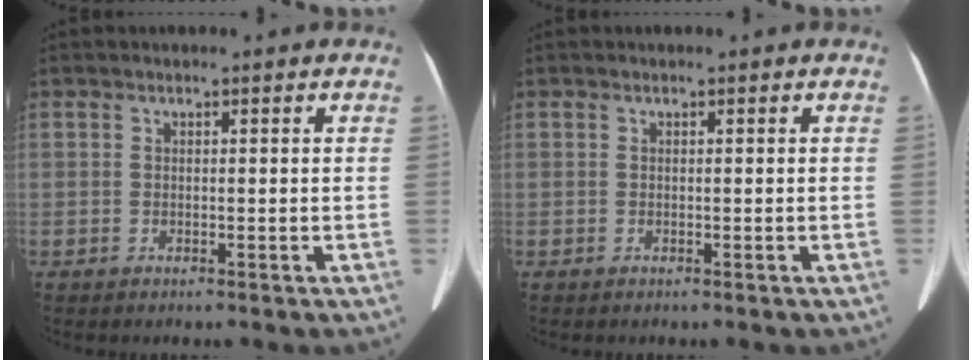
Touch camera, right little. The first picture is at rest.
{"total": 0.0}